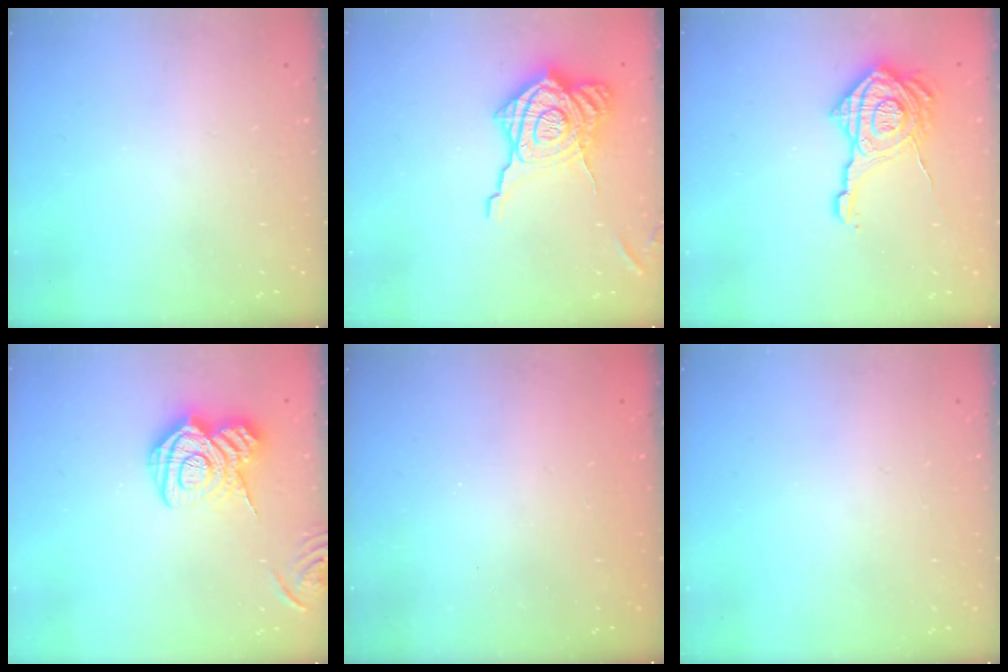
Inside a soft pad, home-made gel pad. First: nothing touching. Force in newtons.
{"total": 21.6, "press": 21.6, "slide": 1.1}
{"total": 19.4, "press": 19.4, "slide": 1.1}
{"total": 16.3, "press": 16.2, "slide": 1.2}
{"total": 2.3, "press": 2.2, "slide": 0.8}
{"total": 0.0}